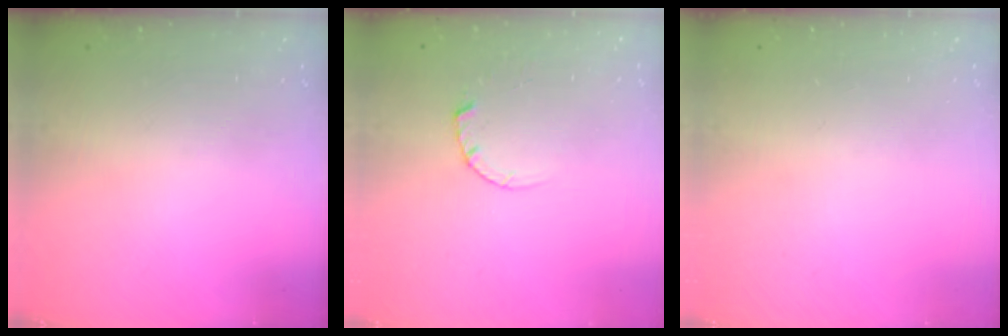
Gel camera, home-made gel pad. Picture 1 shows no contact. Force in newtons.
{"total": 2.4, "press": 2.4, "slide": 0.3}
{"total": 0.0}